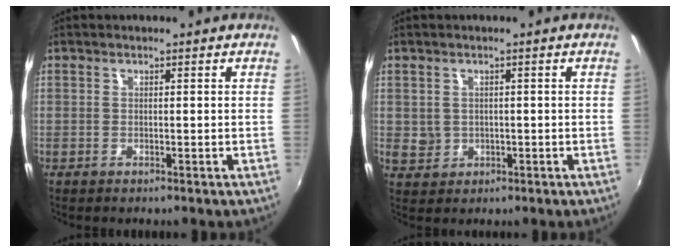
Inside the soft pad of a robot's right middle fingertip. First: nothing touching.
{"total": 3.2, "force": [0.1, 3.1, 0.9], "torque": [-0.013, 0.000, 0.007]}